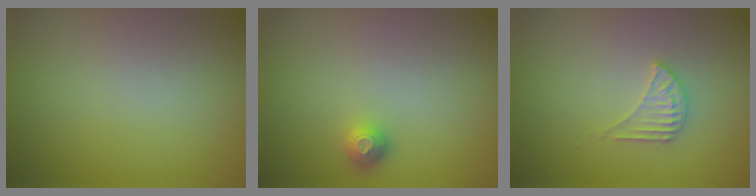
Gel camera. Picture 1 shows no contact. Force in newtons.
{"total": 1.3, "press": 1.1, "slide": 0.7}
{"total": 2.1, "press": 2.0, "slide": 0.4}